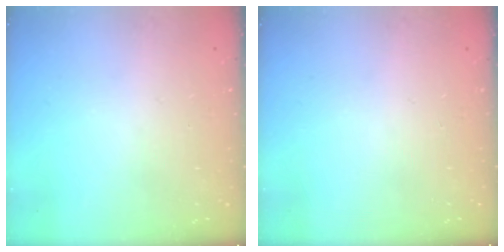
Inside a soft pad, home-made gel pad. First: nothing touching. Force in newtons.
{"total": 0.0}